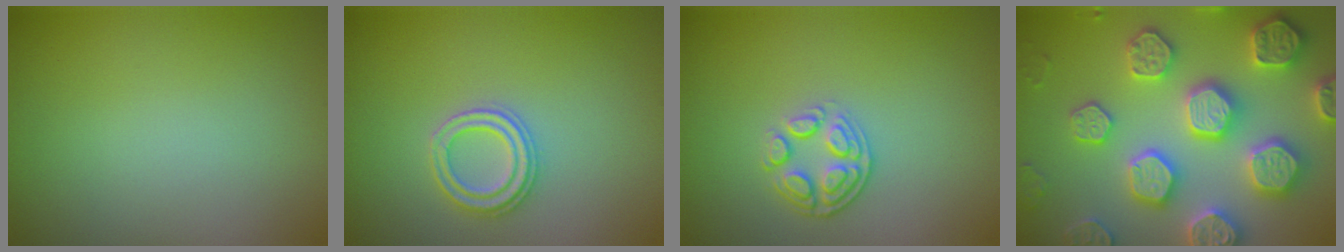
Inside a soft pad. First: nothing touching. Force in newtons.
{"total": 2.2, "press": 2.2, "slide": 0.3}
{"total": 3.0, "press": 2.3, "slide": 1.9}
{"total": 7.9, "press": 7.7, "slide": 1.7}